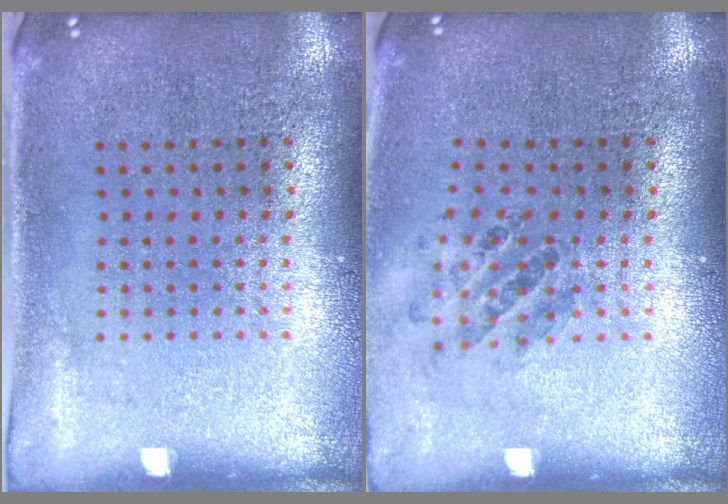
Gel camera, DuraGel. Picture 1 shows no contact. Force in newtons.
{"total": 0.9, "press": 0.9, "slide": 0.0}